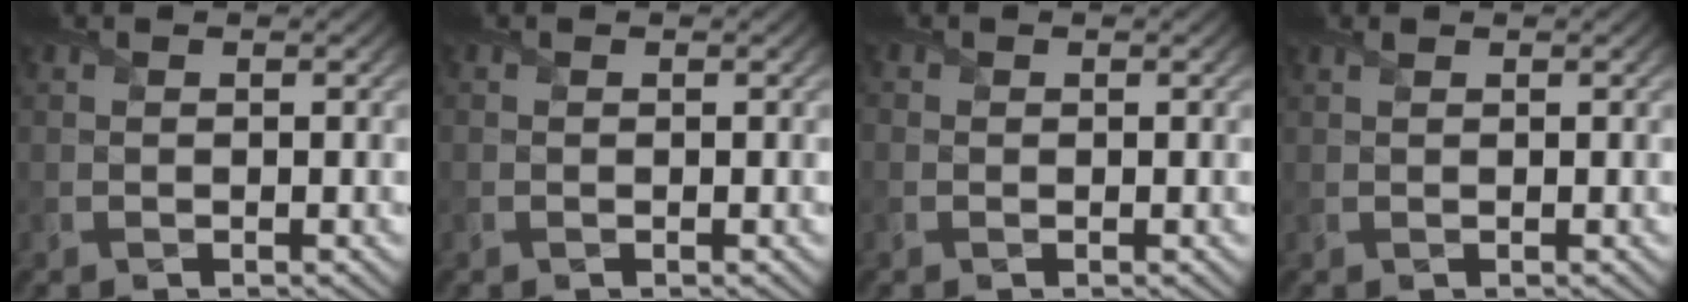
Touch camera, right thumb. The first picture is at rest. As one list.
[{"total": 0.5, "force": [-0.2, 0.5, 0.2], "torque": [-0.003, -0.005, -0.002]}, {"total": 1.1, "force": [-0.2, 1.0, 0.3], "torque": [-0.005, -0.004, -0.006]}, {"total": 0.0}]